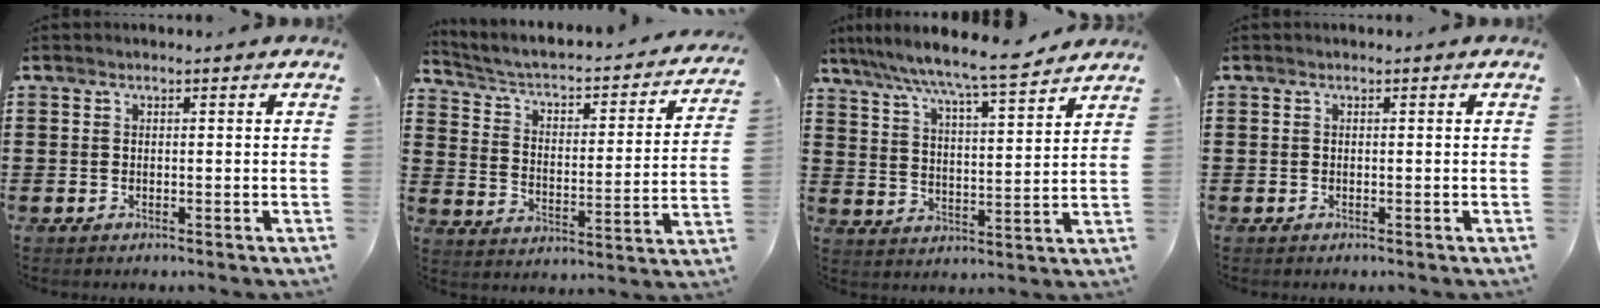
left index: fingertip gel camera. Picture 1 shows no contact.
{"total": 2.7, "force": [1.6, 1.1, 1.9], "torque": [-0.051, -0.024, 0.014]}
{"total": 6.8, "force": [6.3, -0.5, 2.7], "torque": [-0.078, -0.041, 0.101]}
{"total": 0.0}